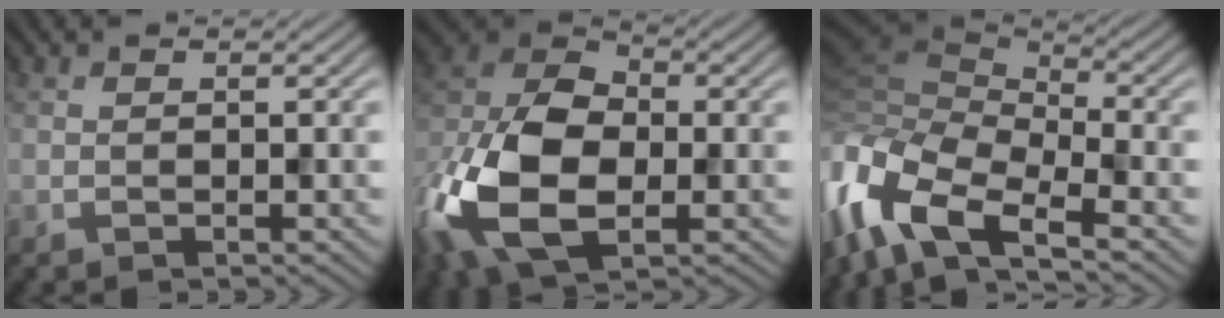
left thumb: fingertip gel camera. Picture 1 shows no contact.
{"total": 16.9, "force": [-5.0, 10.3, 12.5], "torque": [-0.290, -0.031, -0.103]}
{"total": 13.6, "force": [-7.1, 5.9, 10.0], "torque": [-0.254, -0.004, -0.134]}